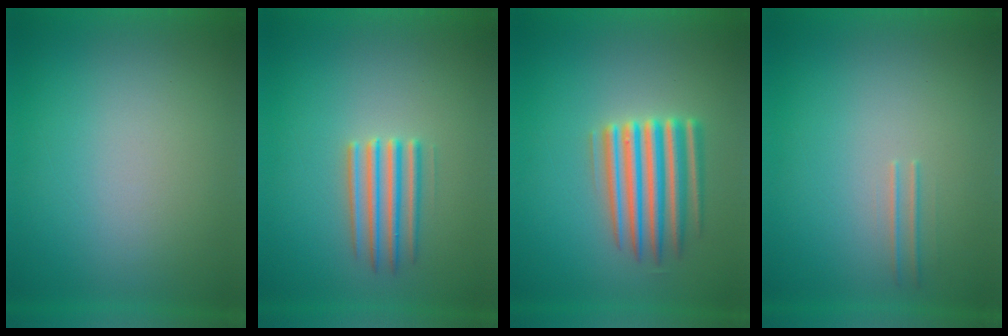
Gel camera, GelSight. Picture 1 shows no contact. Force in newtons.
{"total": 2.5}
{"total": 5.7}
{"total": 1.5}